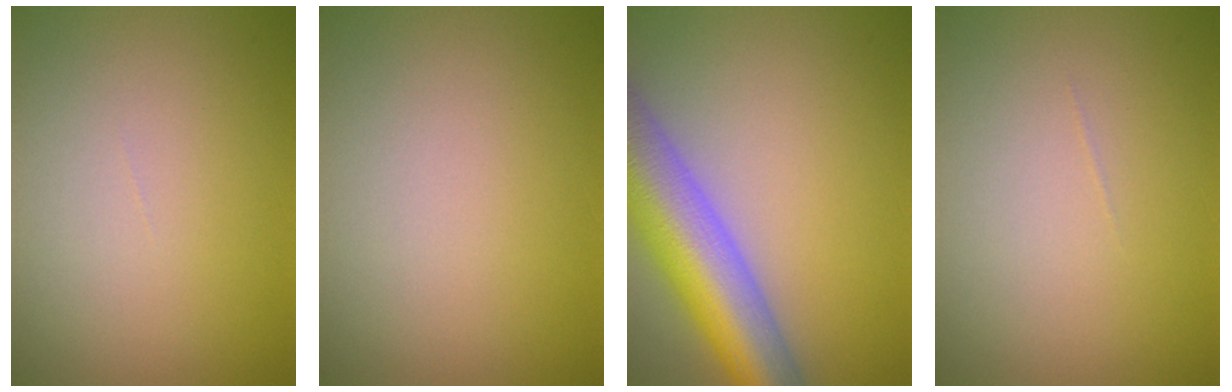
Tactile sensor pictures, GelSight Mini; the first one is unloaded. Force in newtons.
{"total": 0.0}
{"total": 10.4, "press": 10.4, "slide": 0.7}
{"total": 0.0}